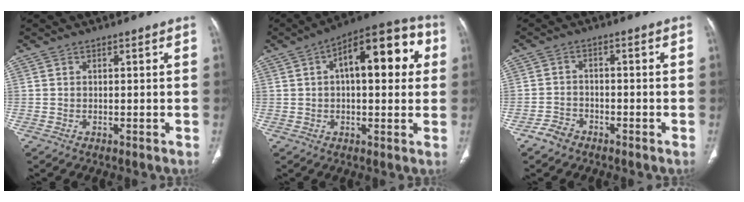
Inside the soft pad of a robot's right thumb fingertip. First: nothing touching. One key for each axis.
{"total": 17.5, "fx": 4.2, "fy": 7.8, "fz": 15.1, "tx": -0.175, "ty": 0.032, "tz": 0.051}
{"total": 3.4, "fx": -2.5, "fy": 2.1, "fz": 0.9, "tx": -0.016, "ty": 0.019, "tz": -0.045}